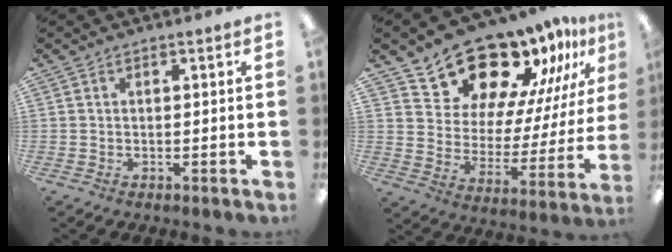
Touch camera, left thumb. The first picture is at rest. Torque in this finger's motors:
{"motor_torque": [1.46, 2.35, 1.23, -1.55, 0.08]}